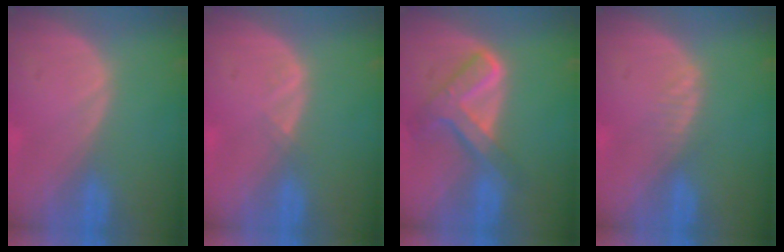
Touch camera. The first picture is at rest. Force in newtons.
{"total": 1.0, "press": 0.9, "slide": 0.5}
{"total": 7.8, "press": 6.7, "slide": 4.1}
{"total": 1.6, "press": 1.6, "slide": 0.1}